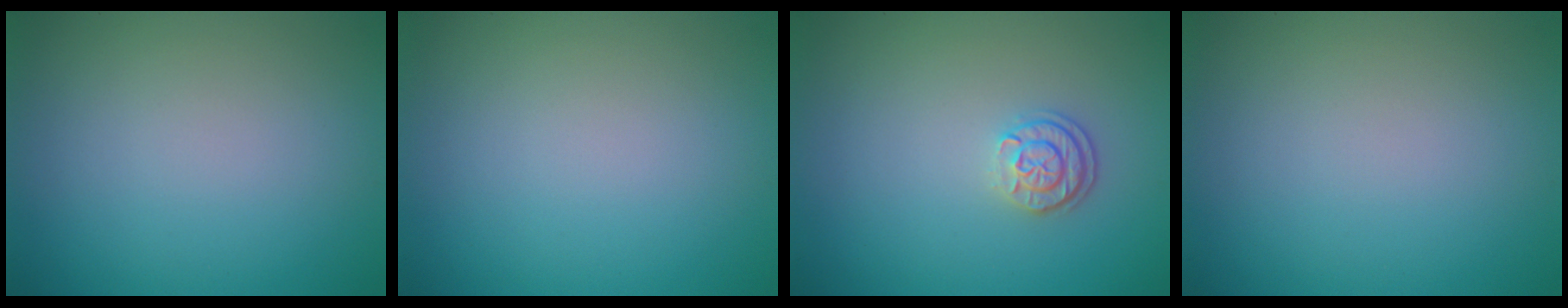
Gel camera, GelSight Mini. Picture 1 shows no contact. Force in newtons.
{"total": 0.0}
{"total": 1.8, "press": 1.5, "slide": 0.9}
{"total": 0.0}